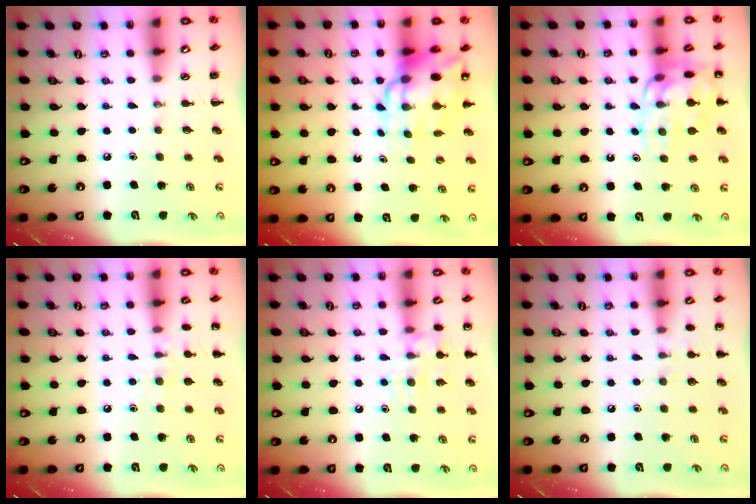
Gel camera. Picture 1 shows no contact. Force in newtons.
{"total": 12.0, "press": 11.5, "slide": 3.6}
{"total": 13.5, "press": 13.5, "slide": 1.2}
{"total": 7.5, "press": 7.2, "slide": 2.0}
{"total": 10.8, "press": 10.7, "slide": 1.4}
{"total": 4.5, "press": 4.3, "slide": 1.5}